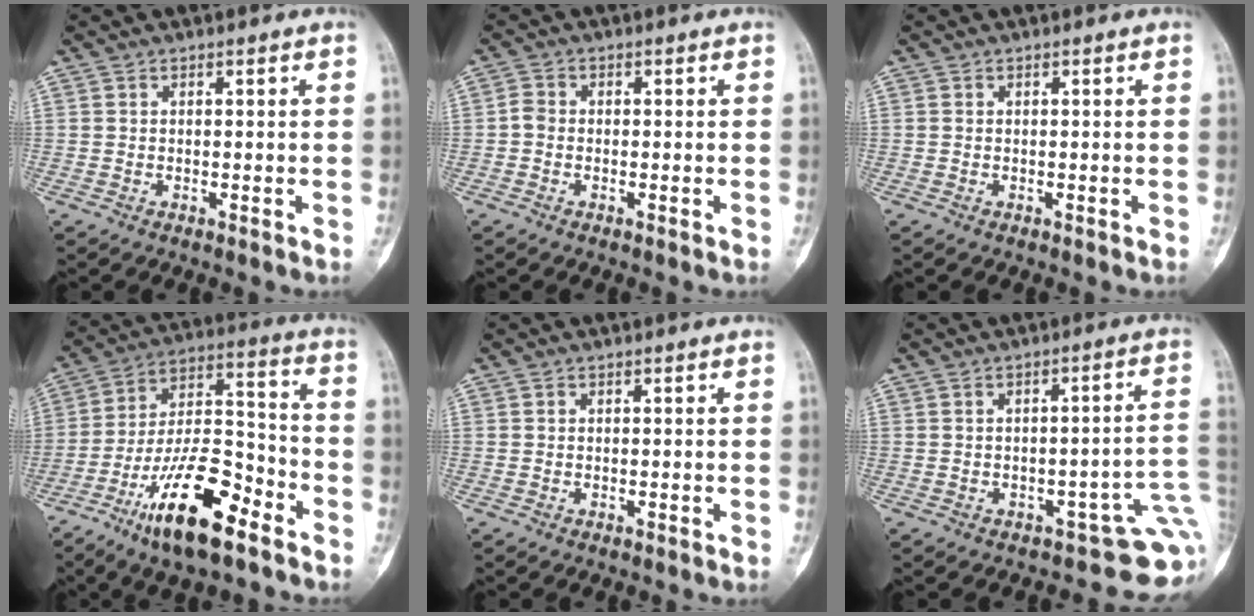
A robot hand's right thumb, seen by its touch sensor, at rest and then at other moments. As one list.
[{"total": 2.0, "force": [-0.5, 1.5, 1.1], "torque": [-0.017, 0.004, -0.017]}, {"total": 0.0}, {"total": 18.7, "force": [-10.9, 6.5, 13.8], "torque": [-0.236, 0.073, -0.193]}, {"total": 0.0}, {"total": 9.8, "force": [-3.3, 4.7, 7.9], "torque": [-0.054, 0.039, -0.035]}]